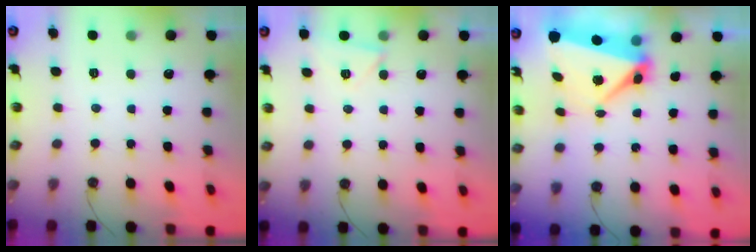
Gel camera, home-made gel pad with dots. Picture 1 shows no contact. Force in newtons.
{"total": 5.3, "press": 2.4, "slide": 4.7}
{"total": 7.7, "press": 7.5, "slide": 1.8}